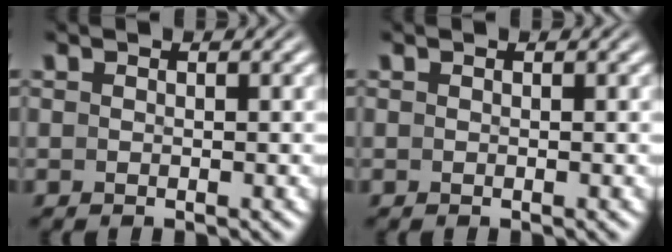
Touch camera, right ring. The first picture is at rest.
{"total": 0.0}